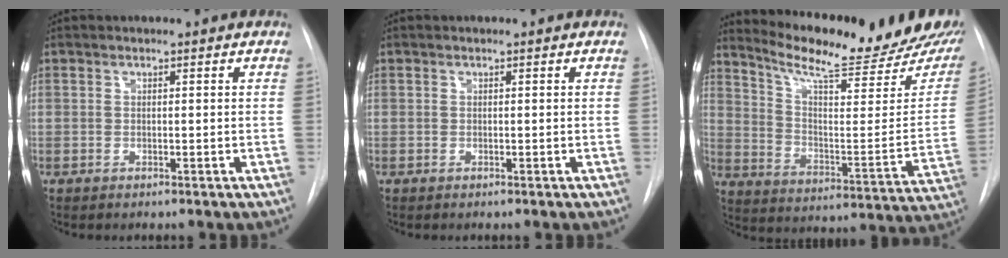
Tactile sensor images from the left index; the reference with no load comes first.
{"total": 0.0}
{"total": 23.3, "force": [20.2, 2.8, 11.3], "torque": [-0.177, -0.076, 0.276]}